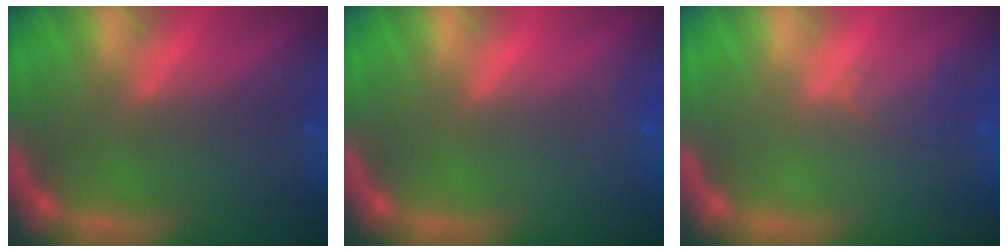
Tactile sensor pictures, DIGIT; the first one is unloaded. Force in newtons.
{"total": 0.9}
{"total": 1.5}